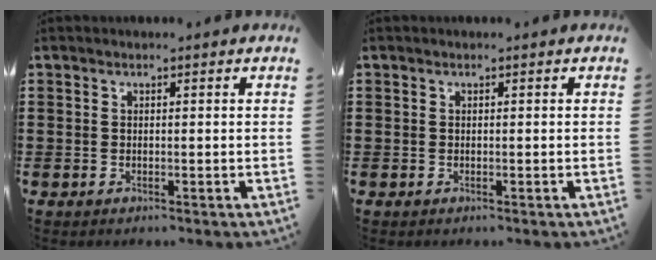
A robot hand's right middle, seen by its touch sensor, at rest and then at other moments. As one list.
[{"total": 0.0}]